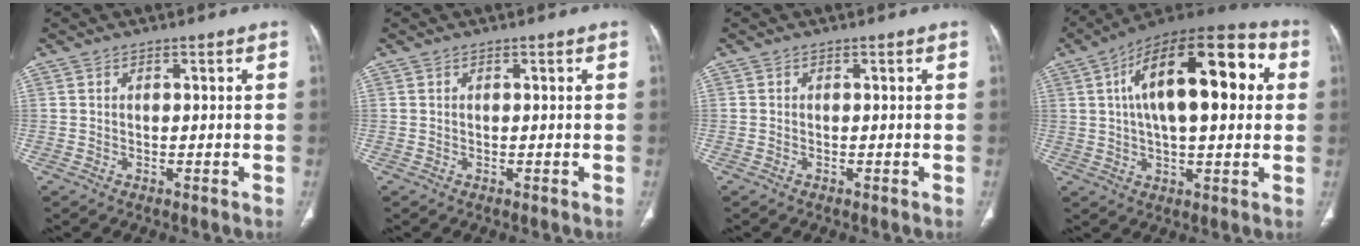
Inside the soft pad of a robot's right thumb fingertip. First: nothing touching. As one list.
[{"total": 0.0}, {"total": 0.0}, {"total": 22.8, "force": [4.9, 9.7, 20.1], "torque": [-0.296, 0.024, 0.064]}]